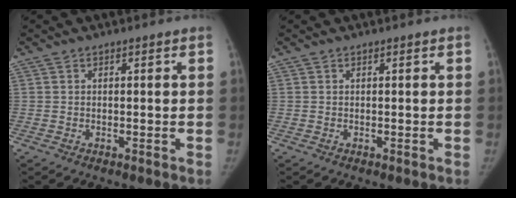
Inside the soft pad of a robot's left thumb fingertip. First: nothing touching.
{"total": 0.0}